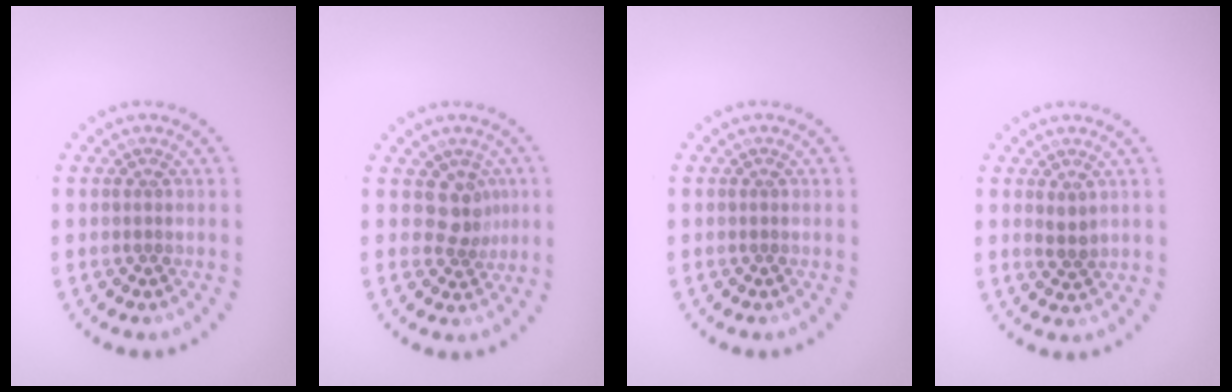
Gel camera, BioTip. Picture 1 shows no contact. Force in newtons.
{"total": 2.4, "press": 1.7, "slide": 1.6}
{"total": 0.0}
{"total": 1.2, "press": 1.1, "slide": 0.6}